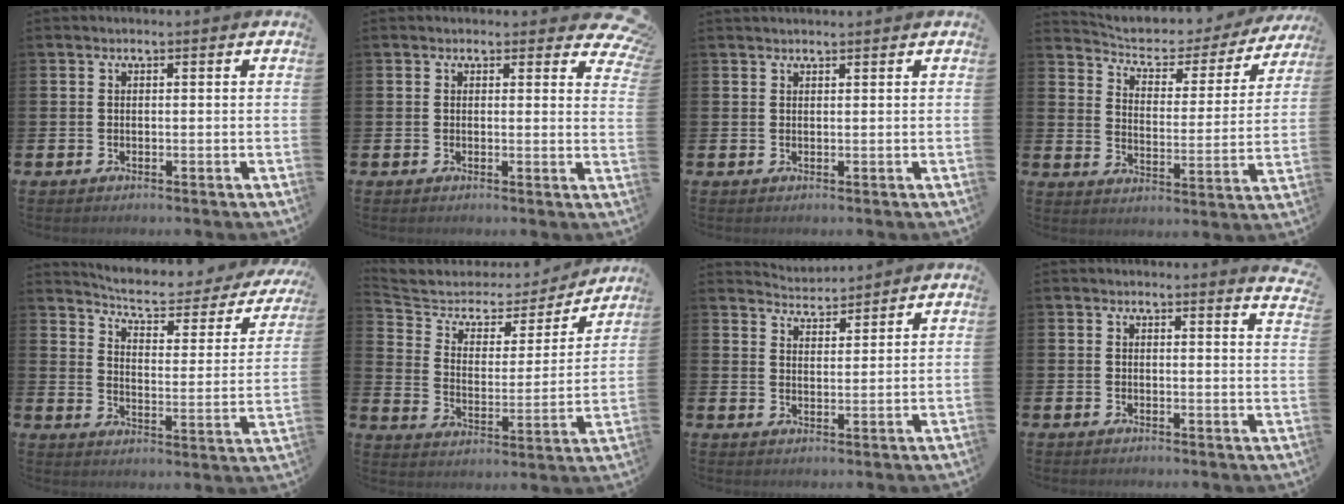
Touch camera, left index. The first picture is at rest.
{"total": 1.8, "force": [1.5, 1.0, 0.2], "torque": [0.007, -0.007, 0.023]}
{"total": 0.9, "force": [0.9, 0.0, 0.0], "torque": [0.000, 0.000, 0.016]}
{"total": 4.9, "force": [4.5, 1.6, 1.1], "torque": [-0.054, -0.036, 0.070]}
{"total": 6.0, "force": [5.3, 1.3, 2.5], "torque": [-0.071, -0.037, 0.083]}
{"total": 5.4, "force": [4.3, 2.9, 1.5], "torque": [-0.062, -0.032, 0.066]}
{"total": 3.6, "force": [3.6, 0.4, -0.5], "torque": [-0.001, -0.024, 0.065]}
{"total": 1.9, "force": [1.9, -0.2, 0.0], "torque": [0.006, -0.016, 0.032]}